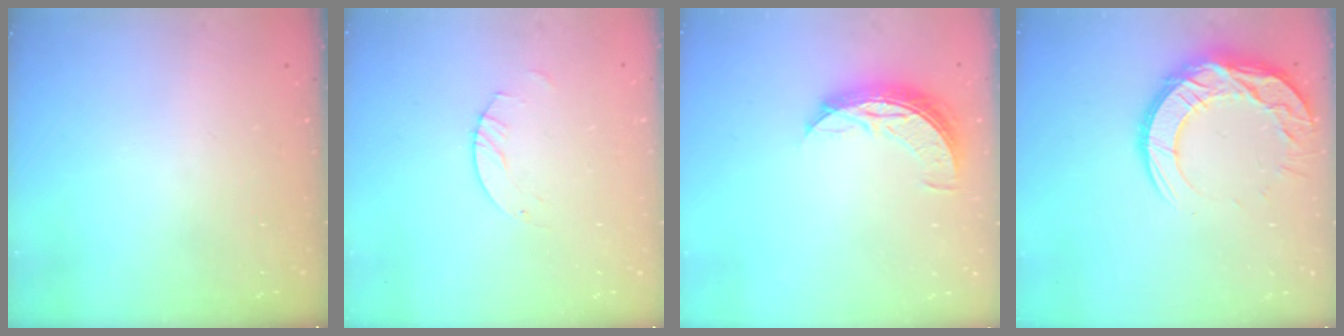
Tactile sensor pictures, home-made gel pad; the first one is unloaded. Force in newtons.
{"total": 2.5, "press": 2.5, "slide": 0.1}
{"total": 8.4, "press": 8.4, "slide": 0.4}
{"total": 14.6, "press": 14.6, "slide": 1.1}